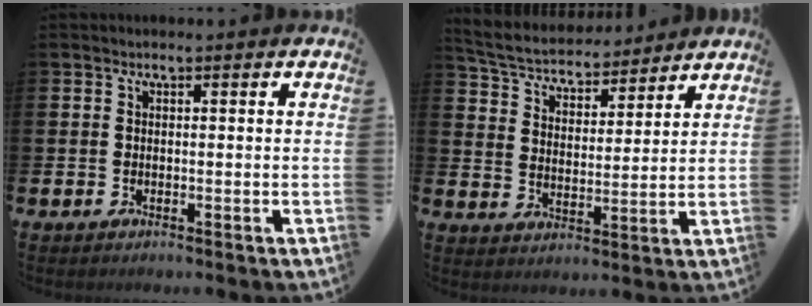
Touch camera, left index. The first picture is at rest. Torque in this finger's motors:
{"motor_torque": [0.93, -1.21, -0.10, 0.18]}